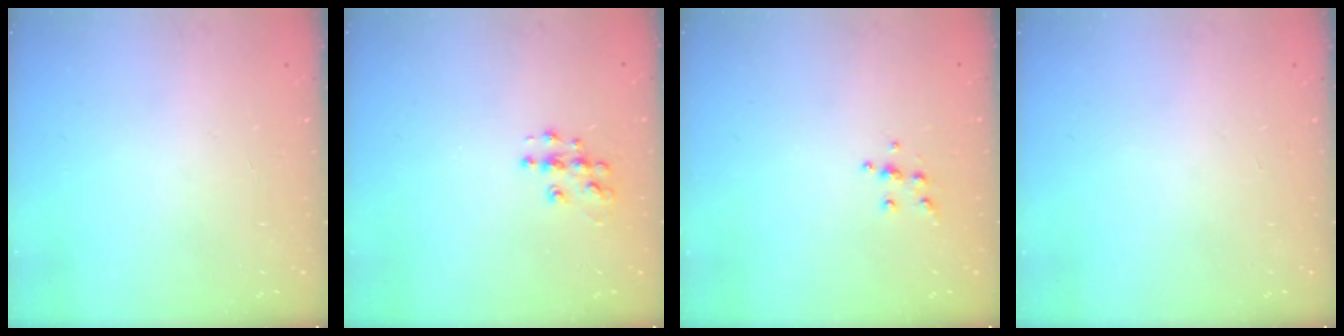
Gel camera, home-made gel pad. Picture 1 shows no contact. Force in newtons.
{"total": 7.1, "press": 7.1, "slide": 0.3}
{"total": 5.2, "press": 5.2, "slide": 0.6}
{"total": 0.0}